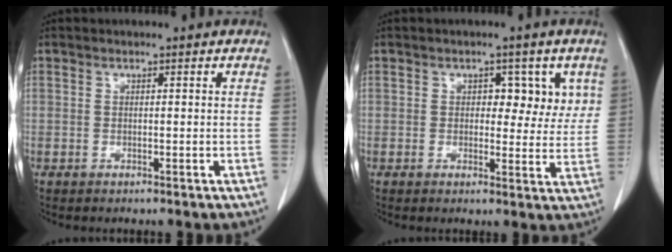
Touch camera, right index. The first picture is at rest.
{"total": 5.2, "force": [1.9, 3.3, 3.6], "torque": [-0.028, 0.011, 0.020]}